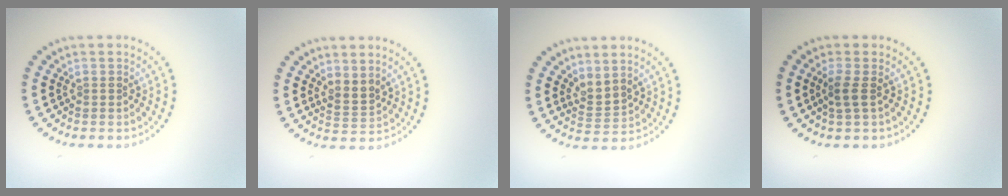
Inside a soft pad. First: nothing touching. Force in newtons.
{"total": 2.0, "press": 1.5, "slide": 1.3}
{"total": 2.2, "press": 1.4, "slide": 1.6}
{"total": 1.5, "press": 1.3, "slide": 0.9}